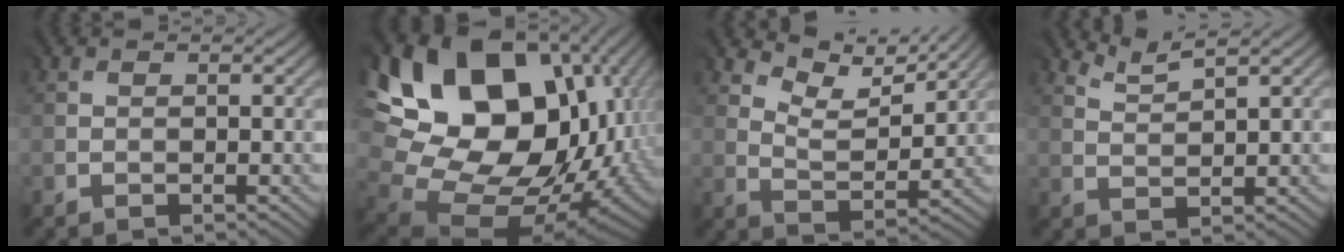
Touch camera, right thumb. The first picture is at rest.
{"total": 22.1, "force": [5.9, 16.2, 13.9], "torque": [-0.304, -0.010, 0.153]}
{"total": 6.5, "force": [5.8, 1.5, 2.4], "torque": [-0.057, -0.001, 0.108]}
{"total": 2.3, "force": [2.3, -0.4, 0.2], "torque": [-0.008, 0.000, 0.056]}